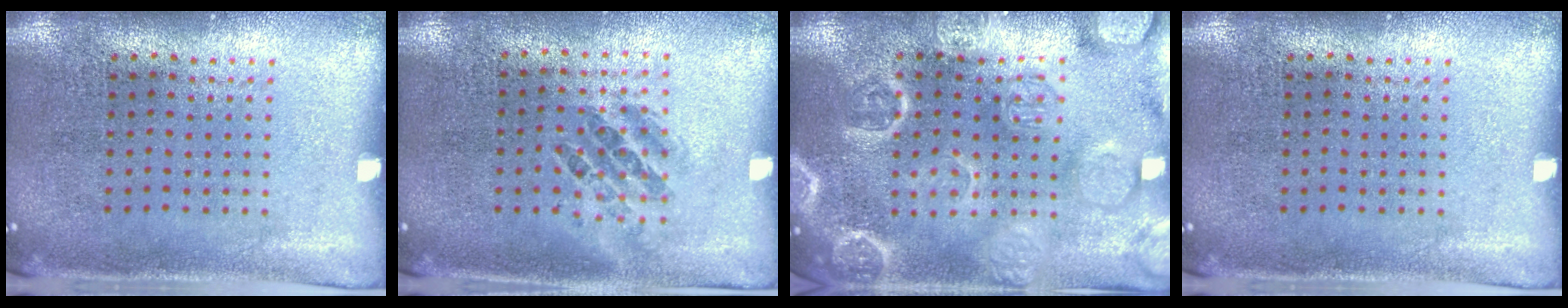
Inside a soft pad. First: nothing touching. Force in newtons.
{"total": 1.0, "press": 0.9, "slide": 0.4}
{"total": 3.6, "press": 3.6, "slide": 0.5}
{"total": 0.0}